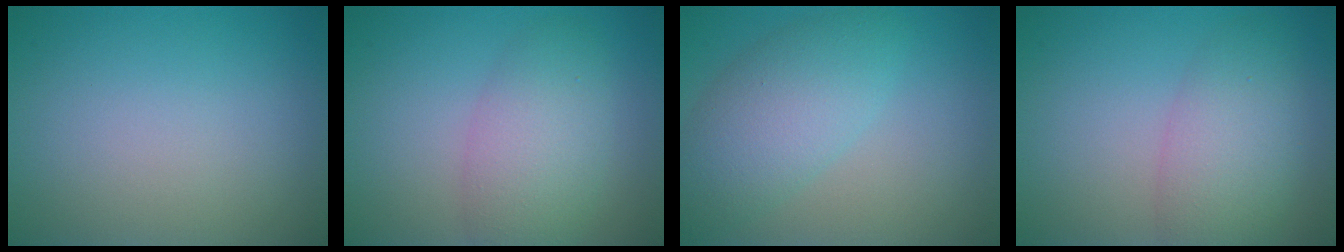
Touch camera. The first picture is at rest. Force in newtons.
{"total": 4.7, "press": 4.7, "slide": 0.1}
{"total": 3.7, "press": 3.7, "slide": 0.3}
{"total": 4.8, "press": 4.8, "slide": 0.1}